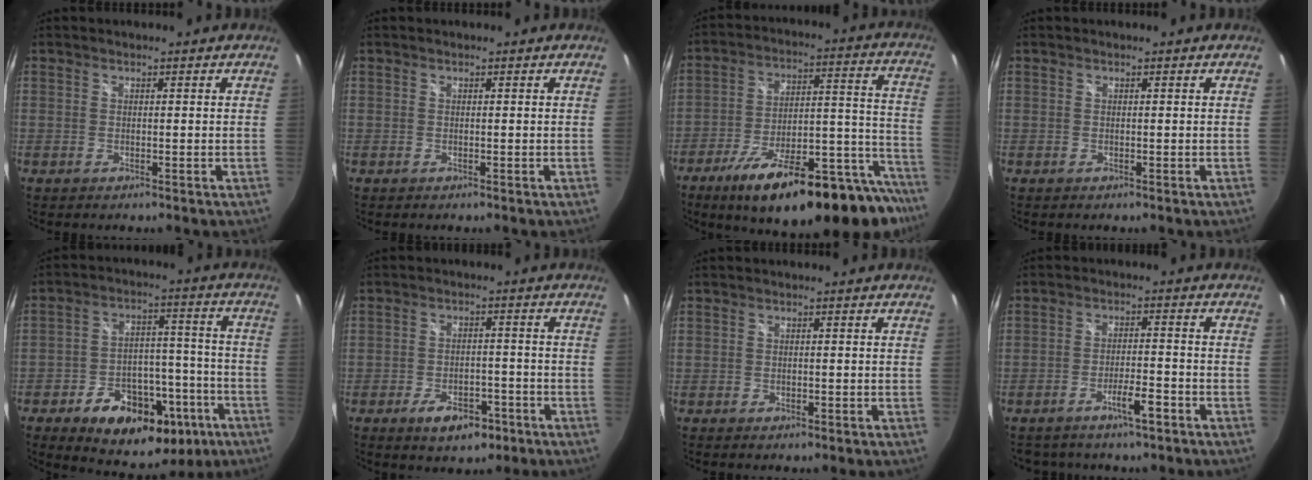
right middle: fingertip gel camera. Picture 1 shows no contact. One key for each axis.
{"total": 0.0}
{"total": 30.0, "fx": -23.4, "fy": 7.5, "fz": 17.3, "tx": -0.220, "ty": -0.010, "tz": -0.335}
{"total": 0.0}
{"total": 21.1, "fx": -11.7, "fy": 12.3, "fz": 12.4, "tx": -0.211, "ty": 0.022, "tz": -0.150}
{"total": 7.4, "fx": -4.4, "fy": 3.9, "fz": 4.5, "tx": -0.093, "ty": 0.000, "tz": -0.060}
{"total": 1.0, "fx": -0.6, "fy": 0.6, "fz": 0.5, "tx": -0.008, "ty": -0.005, "tz": -0.011}
{"total": 4.7, "fx": -3.4, "fy": 1.4, "fz": 2.8, "tx": -0.054, "ty": 0.002, "tz": -0.053}